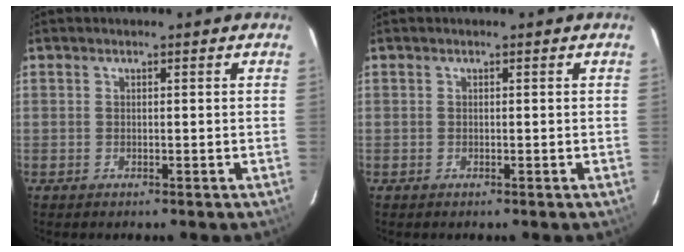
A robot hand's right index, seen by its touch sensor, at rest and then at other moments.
{"total": 0.0}